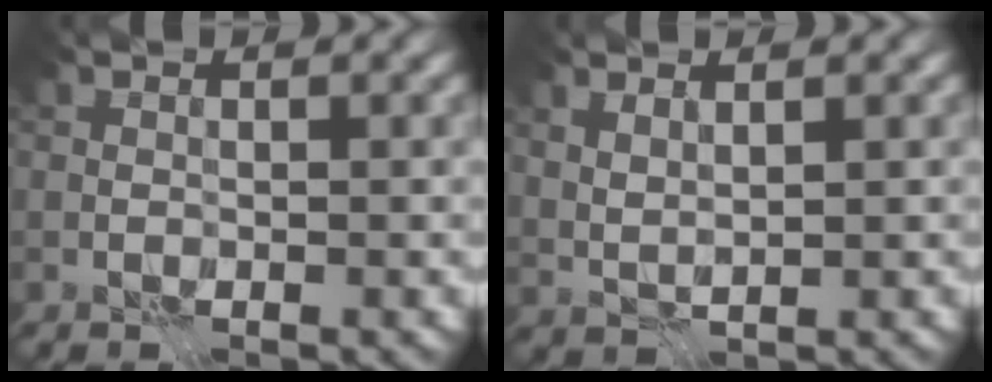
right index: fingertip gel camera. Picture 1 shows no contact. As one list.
[{"total": 1.4, "force": [0.9, 0.3, 1.0], "torque": [-0.024, -0.004, 0.020]}]